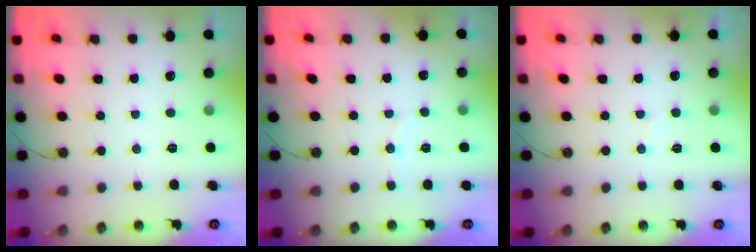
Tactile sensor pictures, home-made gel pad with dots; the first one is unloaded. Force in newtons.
{"total": 3.8, "press": 3.5, "slide": 1.4}
{"total": 3.3, "press": 3.3, "slide": 0.3}